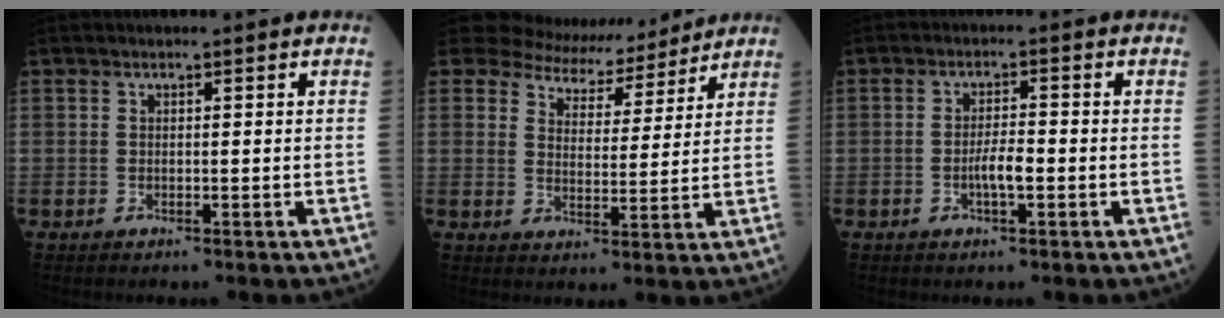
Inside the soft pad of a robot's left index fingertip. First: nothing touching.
{"total": 9.6, "force": [8.9, 3.5, 1.2], "torque": [-0.019, 0.008, 0.126]}
{"total": 3.3, "force": [-1.0, 0.6, 3.0], "torque": [-0.058, 0.003, -0.020]}